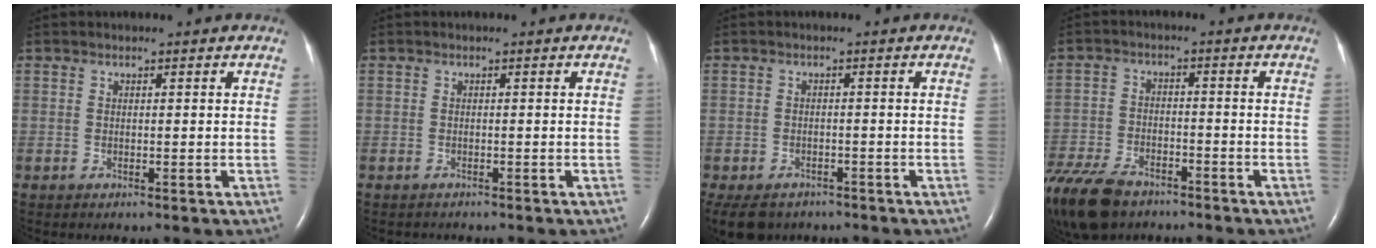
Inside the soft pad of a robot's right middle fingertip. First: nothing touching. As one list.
[{"total": 0.9, "force": [-0.8, 0.3, -0.1], "torque": [-0.006, -0.001, -0.014]}, {"total": 9.4, "force": [-6.9, 5.5, 3.1], "torque": [-0.074, -0.015, -0.093]}, {"total": 15.0, "force": [-10.9, 7.2, 7.4], "torque": [-0.197, -0.025, -0.185]}]